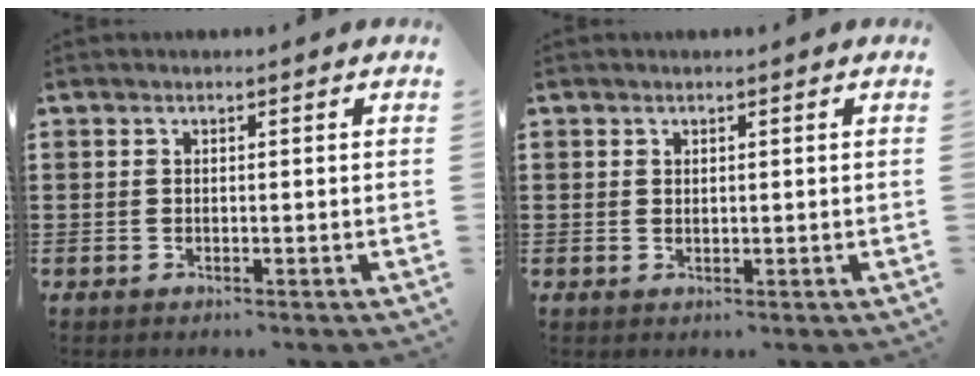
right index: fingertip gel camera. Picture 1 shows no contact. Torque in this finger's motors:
{"motor_torque": [0.32, 0.65, -0.02, -0.01]}